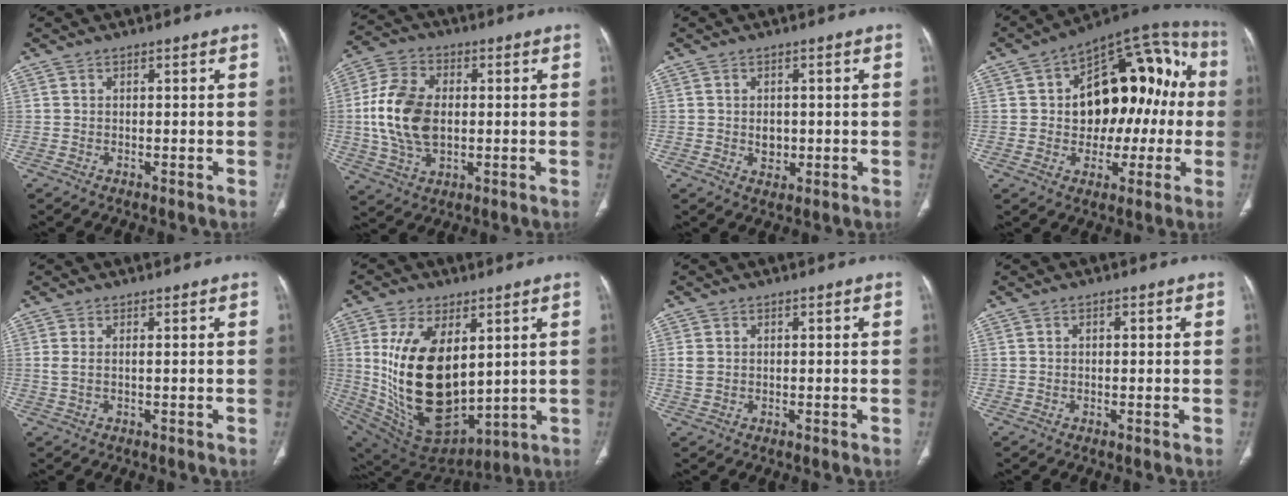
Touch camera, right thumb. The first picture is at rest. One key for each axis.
{"total": 14.2, "fx": 0.1, "fy": 9.2, "fz": 10.8, "tx": -0.212, "ty": 0.009, "tz": 0.004}
{"total": 3.1, "fx": -0.2, "fy": 2.5, "fz": 1.9, "tx": -0.017, "ty": 0.000, "tz": 0.004}
{"total": 21.8, "fx": 0.9, "fy": 13.7, "fz": 16.9, "tx": -0.188, "ty": 0.045, "tz": 0.015}
{"total": 1.9, "fx": 0.2, "fy": 0.5, "fz": 1.8, "tx": -0.053, "ty": 0.004, "tz": 0.011}
{"total": 22.5, "fx": 3.6, "fy": 12.9, "fz": 18.1, "tx": -0.321, "ty": -0.036, "tz": 0.094}
{"total": 2.3, "fx": 0.4, "fy": 1.8, "fz": 1.4, "tx": -0.035, "ty": 0.002, "tz": 0.012}
{"total": 0.8, "fx": 0.2, "fy": 0.4, "fz": 0.7, "tx": -0.010, "ty": 0.003, "tz": 0.003}